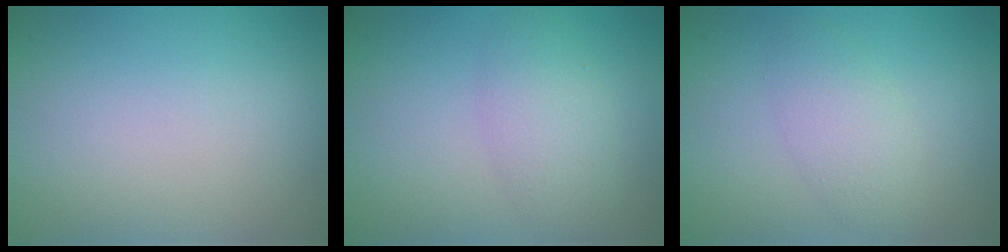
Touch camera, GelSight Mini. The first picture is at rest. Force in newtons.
{"total": 3.1, "press": 3.1, "slide": 0.1}
{"total": 2.7, "press": 2.7, "slide": 0.1}